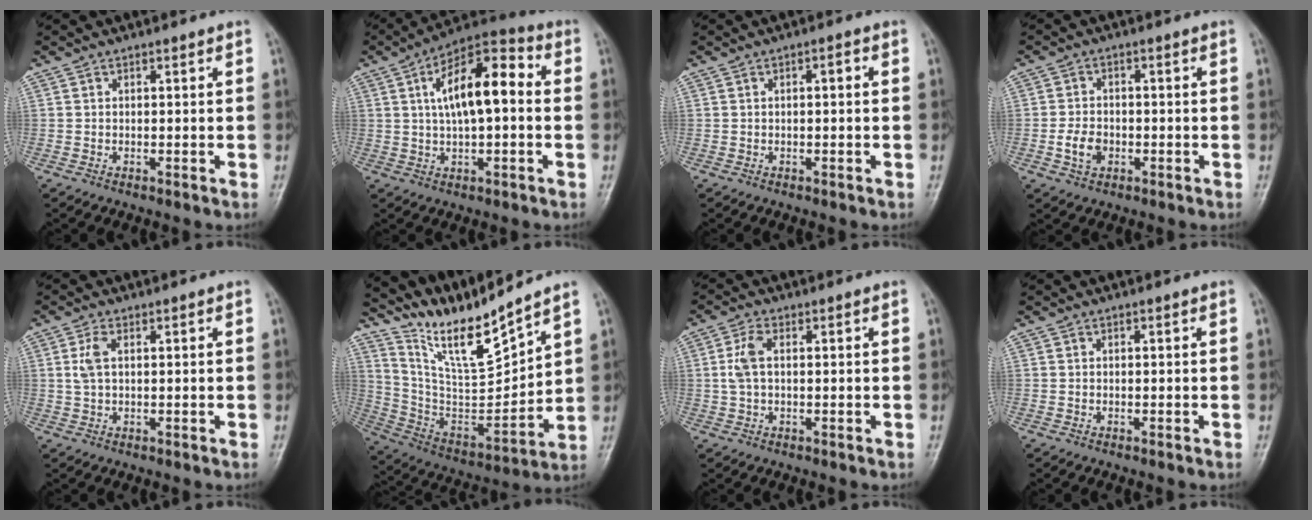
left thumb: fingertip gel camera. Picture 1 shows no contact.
{"total": 13.8, "force": [2.0, 6.0, 12.3], "torque": [-0.196, 0.030, 0.022]}
{"total": 1.5, "force": [0.2, 0.6, 1.4], "torque": [-0.021, 0.004, 0.001]}
{"total": 4.4, "force": [-1.4, 3.3, 2.6], "torque": [-0.041, 0.009, -0.028]}
{"total": 2.8, "force": [0.8, 1.4, 2.2], "torque": [-0.055, 0.006, 0.016]}
{"total": 14.5, "force": [12.9, 1.1, 6.6], "torque": [-0.103, -0.081, 0.259]}
{"total": 3.7, "force": [0.5, 2.0, 3.1], "torque": [-0.083, 0.007, 0.007]}
{"total": 0.0}